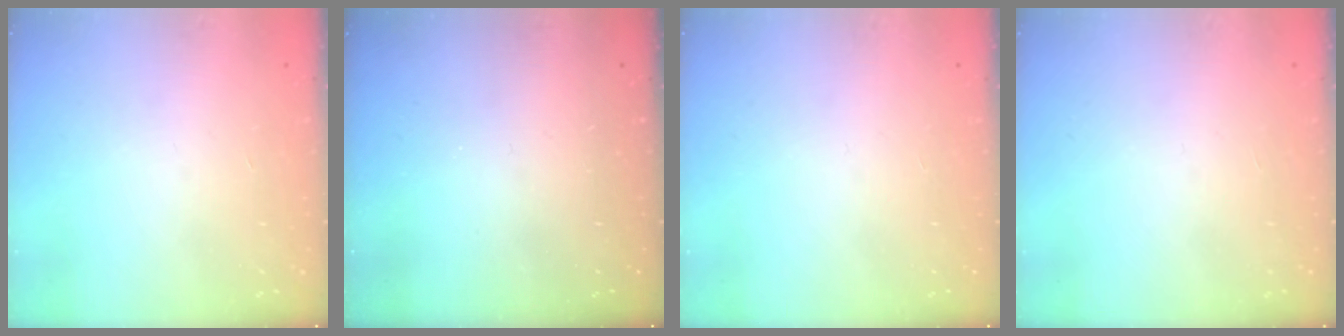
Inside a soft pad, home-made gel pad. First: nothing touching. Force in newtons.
{"total": 0.0}
{"total": 0.0}
{"total": 0.0}